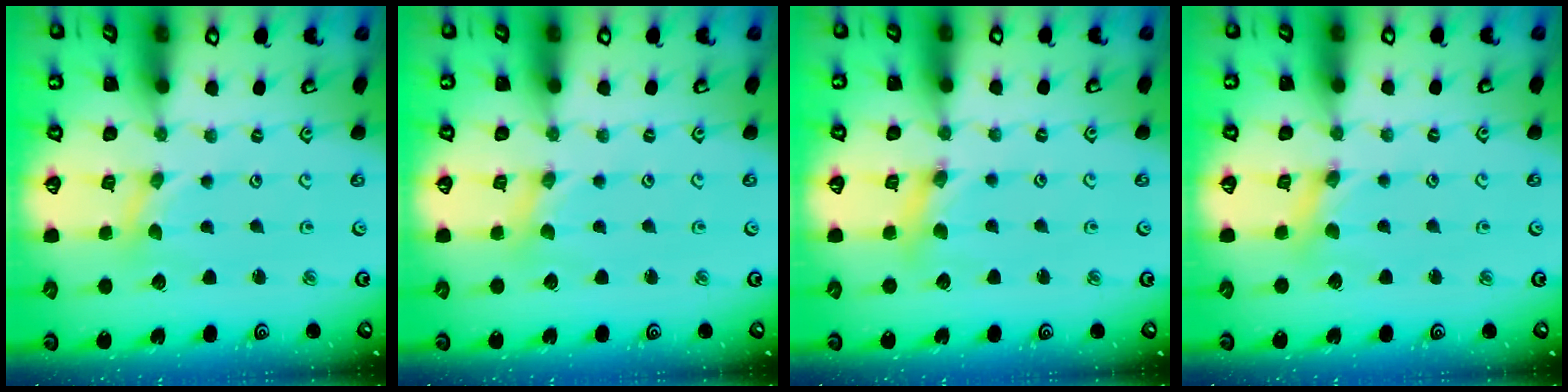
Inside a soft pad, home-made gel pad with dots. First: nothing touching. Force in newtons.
{"total": 0.0}
{"total": 3.0, "press": 3.0, "slide": 0.3}
{"total": 1.6, "press": 1.6, "slide": 0.3}